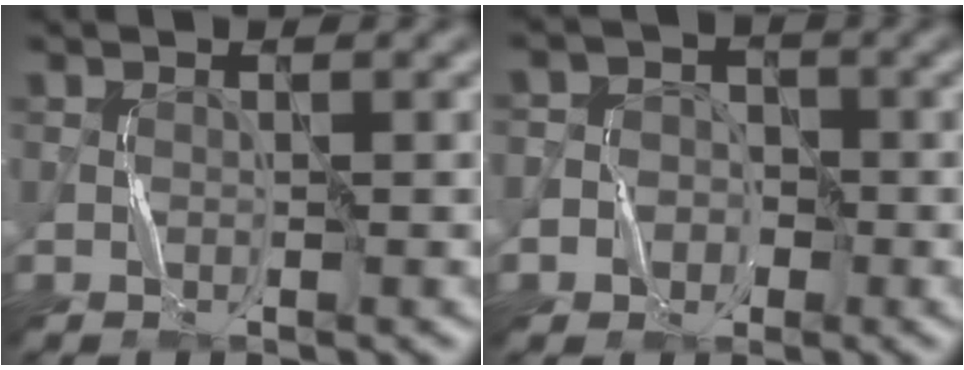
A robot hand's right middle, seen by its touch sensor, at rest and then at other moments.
{"total": 3.9, "force": [-1.5, 3.6, 0.7], "torque": [0.013, 0.012, -0.043]}